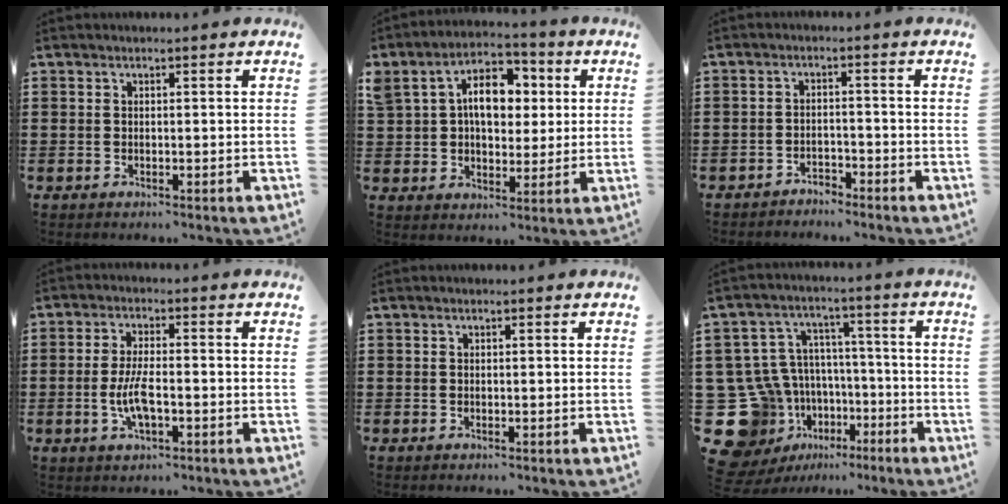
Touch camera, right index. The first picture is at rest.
{"total": 8.4, "force": [2.3, 6.0, 5.4], "torque": [-0.106, 0.015, 0.036]}
{"total": 2.5, "force": [-2.5, 0.4, -0.1], "torque": [-0.007, 0.002, -0.054]}
{"total": 5.7, "force": [-1.2, 1.7, 5.2], "torque": [-0.118, -0.006, -0.029]}
{"total": 0.0}
{"total": 13.2, "force": [-5.3, 11.5, 3.9], "torque": [-0.135, 0.019, -0.075]}